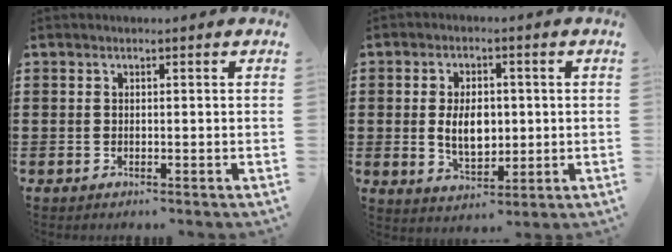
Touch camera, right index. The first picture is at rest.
{"total": 6.6, "force": [0.1, 4.0, 5.2], "torque": [-0.081, 0.001, -0.003]}